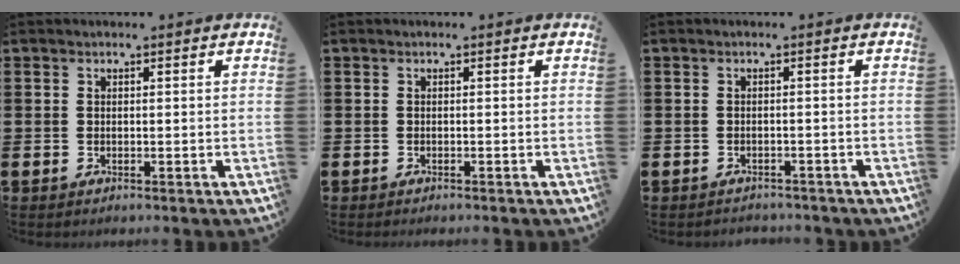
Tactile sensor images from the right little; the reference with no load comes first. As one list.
[{"total": 0.0}, {"total": 1.0, "force": [-1.0, 0.2, -0.1], "torque": [-0.004, 0.004, -0.023]}]